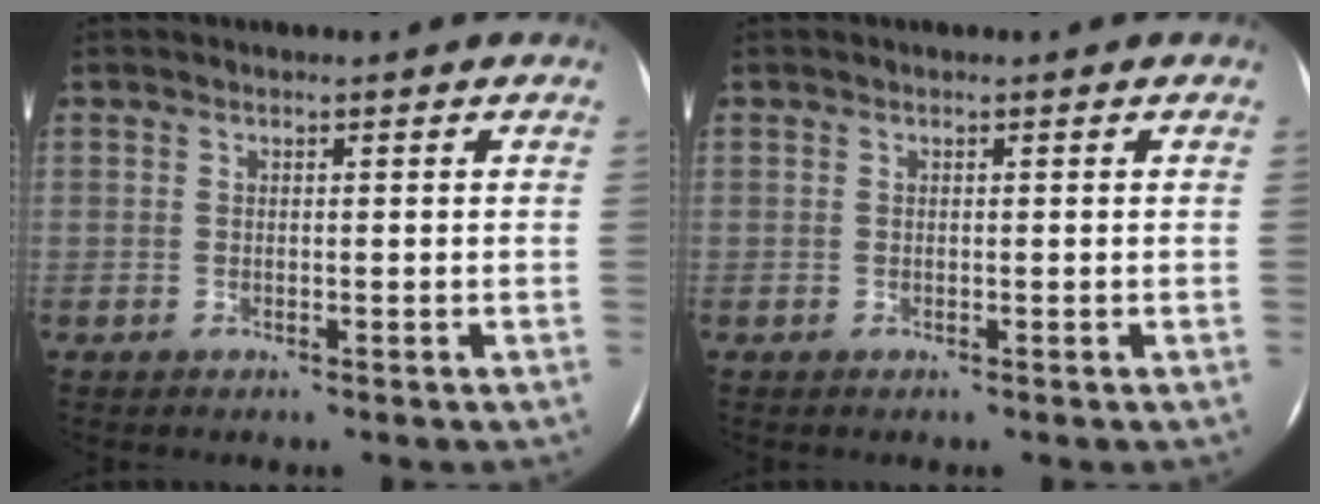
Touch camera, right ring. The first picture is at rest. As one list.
[{"total": 0.0}]